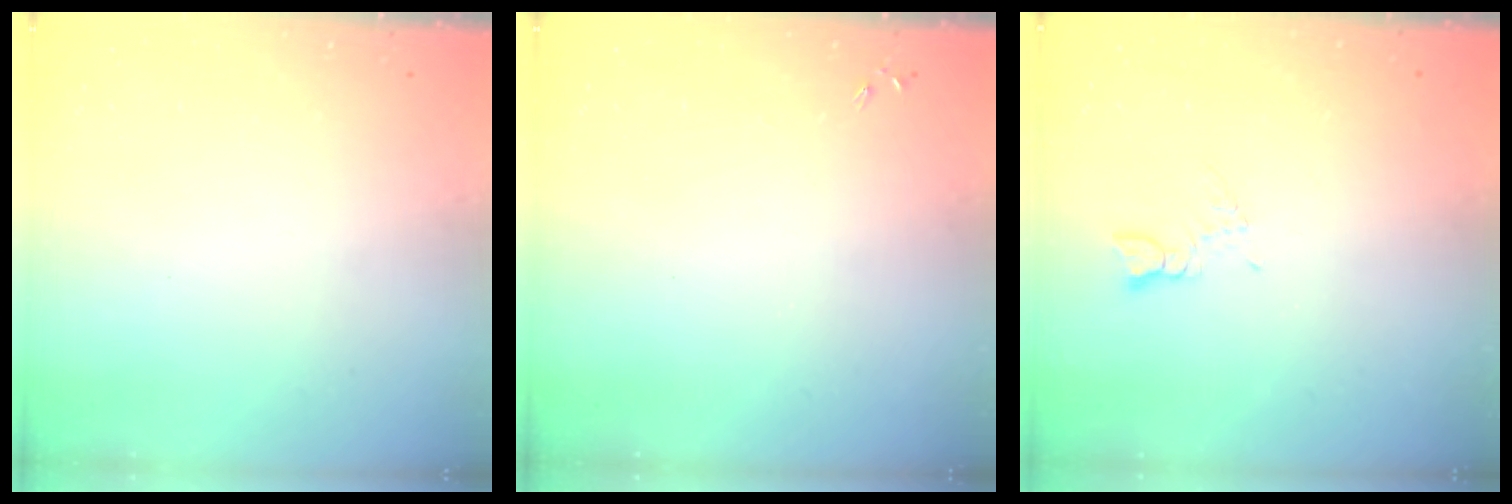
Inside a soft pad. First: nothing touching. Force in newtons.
{"total": 0.0}
{"total": 4.3, "press": 4.2, "slide": 0.7}